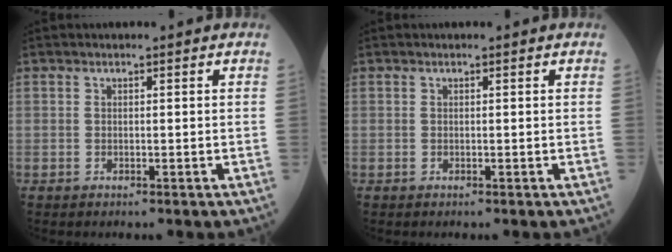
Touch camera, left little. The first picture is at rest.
{"total": 0.0}